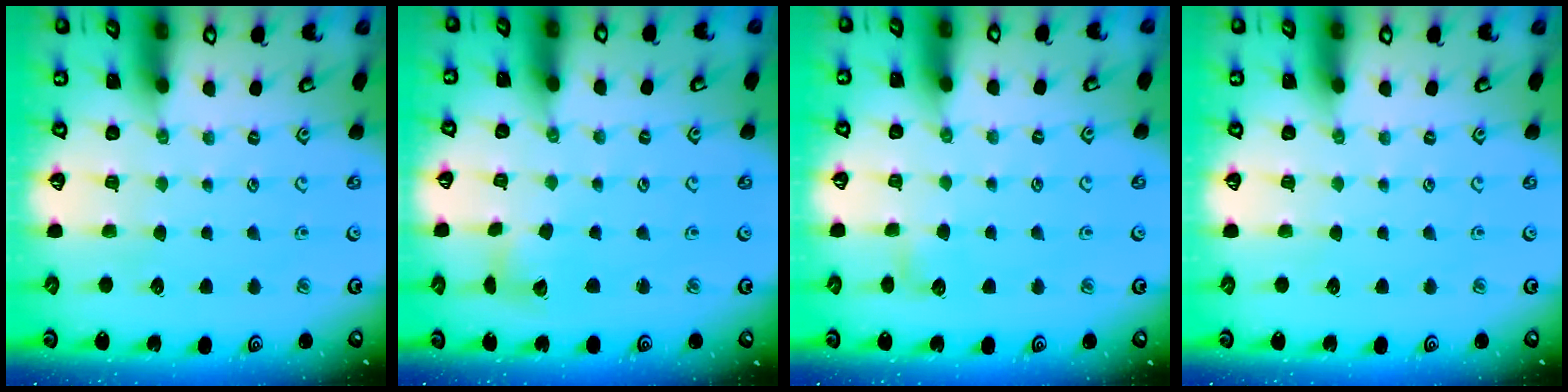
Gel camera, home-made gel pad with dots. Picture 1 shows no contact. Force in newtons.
{"total": 4.4, "press": 4.4, "slide": 0.6}
{"total": 3.6, "press": 3.6, "slide": 0.5}
{"total": 0.0}